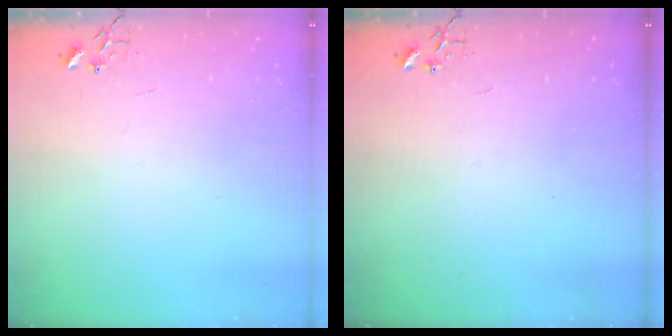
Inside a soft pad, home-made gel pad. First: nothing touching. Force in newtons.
{"total": 0.0}